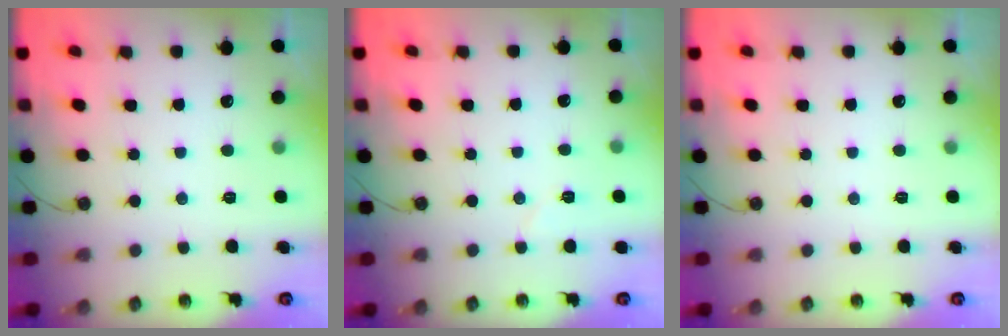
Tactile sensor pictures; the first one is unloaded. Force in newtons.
{"total": 3.7, "press": 3.5, "slide": 0.9}
{"total": 0.0}